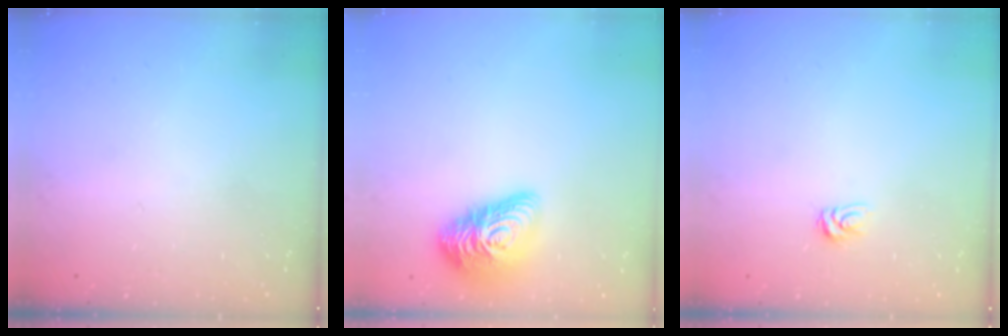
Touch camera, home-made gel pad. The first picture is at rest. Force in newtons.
{"total": 16.3, "press": 16.3, "slide": 1.0}
{"total": 3.8, "press": 3.8, "slide": 0.2}